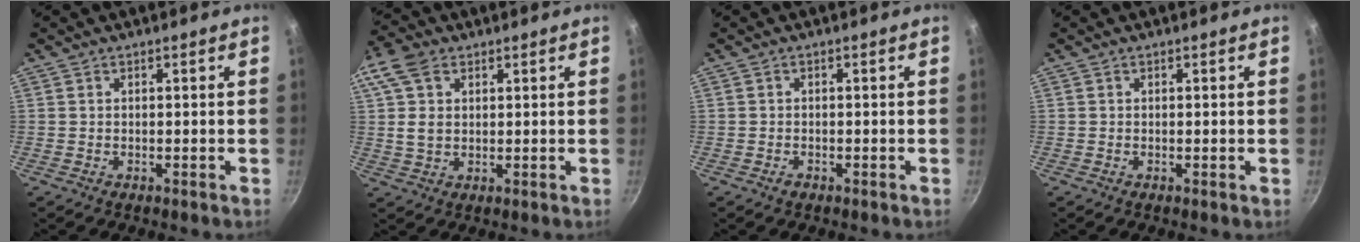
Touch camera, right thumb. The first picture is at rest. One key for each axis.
{"total": 8.6, "fx": 2.9, "fy": 5.9, "fz": 5.6, "tx": -0.103, "ty": 0.000, "tz": 0.049}
{"total": 1.1, "fx": -0.7, "fy": 0.7, "fz": 0.4, "tx": -0.009, "ty": 0.004, "tz": -0.013}
{"total": 0.0}